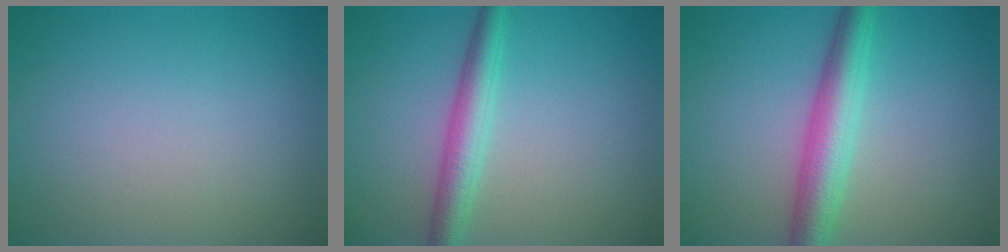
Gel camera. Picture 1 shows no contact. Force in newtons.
{"total": 3.4, "press": 3.4, "slide": 0.0}
{"total": 4.8, "press": 4.8, "slide": 0.1}